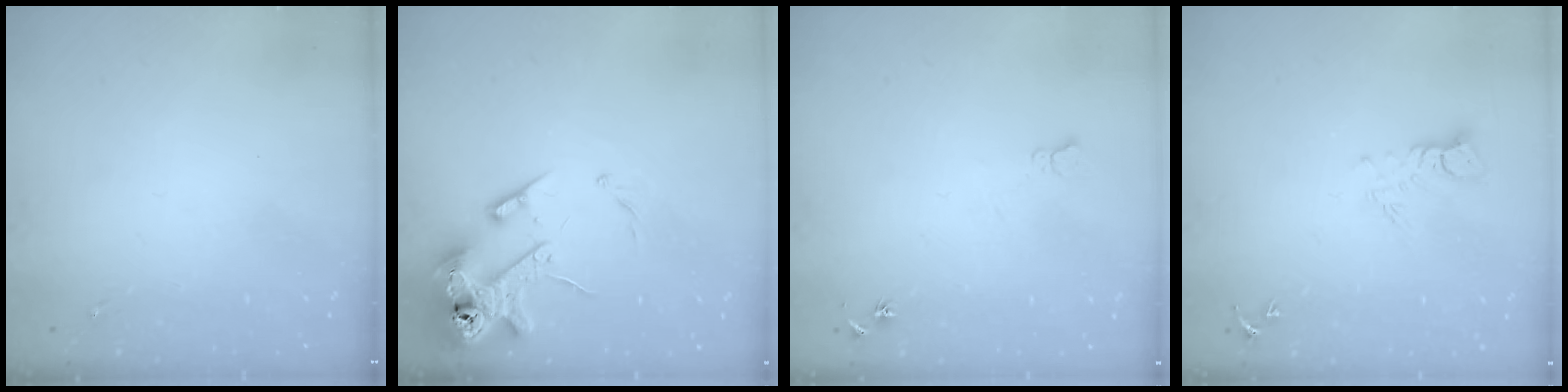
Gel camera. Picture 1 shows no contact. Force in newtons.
{"total": 14.4, "press": 14.2, "slide": 2.1}
{"total": 6.2, "press": 6.1, "slide": 0.8}
{"total": 5.7, "press": 5.7, "slide": 0.5}